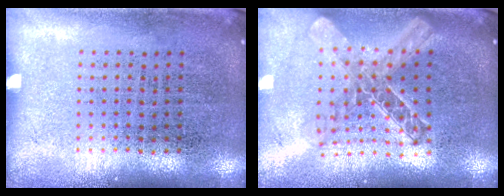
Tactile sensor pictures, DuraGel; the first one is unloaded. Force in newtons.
{"total": 2.1, "press": 1.8, "slide": 1.2}